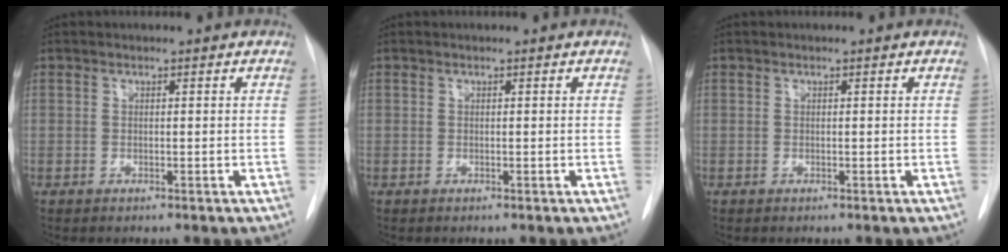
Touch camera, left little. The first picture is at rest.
{"total": 0.0}
{"total": 0.0}